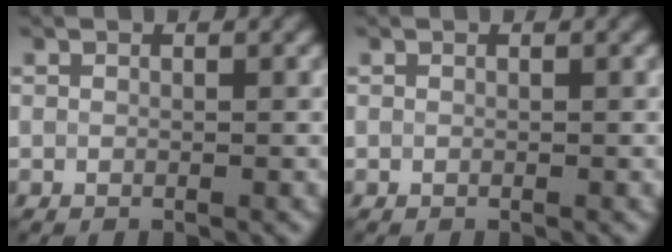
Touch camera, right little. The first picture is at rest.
{"total": 0.0}